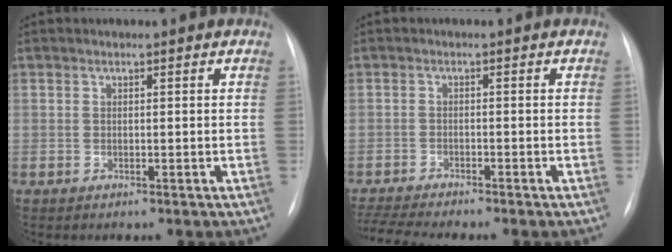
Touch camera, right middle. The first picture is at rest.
{"total": 7.1, "force": [-6.4, -0.3, 3.0], "torque": [-0.053, -0.015, -0.105]}